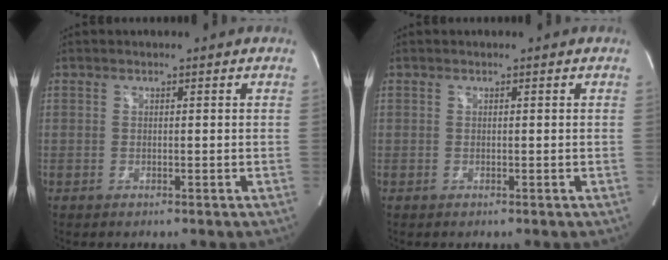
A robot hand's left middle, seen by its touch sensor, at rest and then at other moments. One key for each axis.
{"total": 0.0}